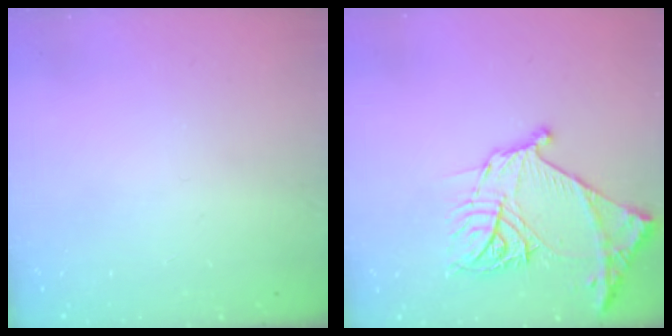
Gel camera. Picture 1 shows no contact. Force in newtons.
{"total": 19.4, "press": 19.3, "slide": 2.0}